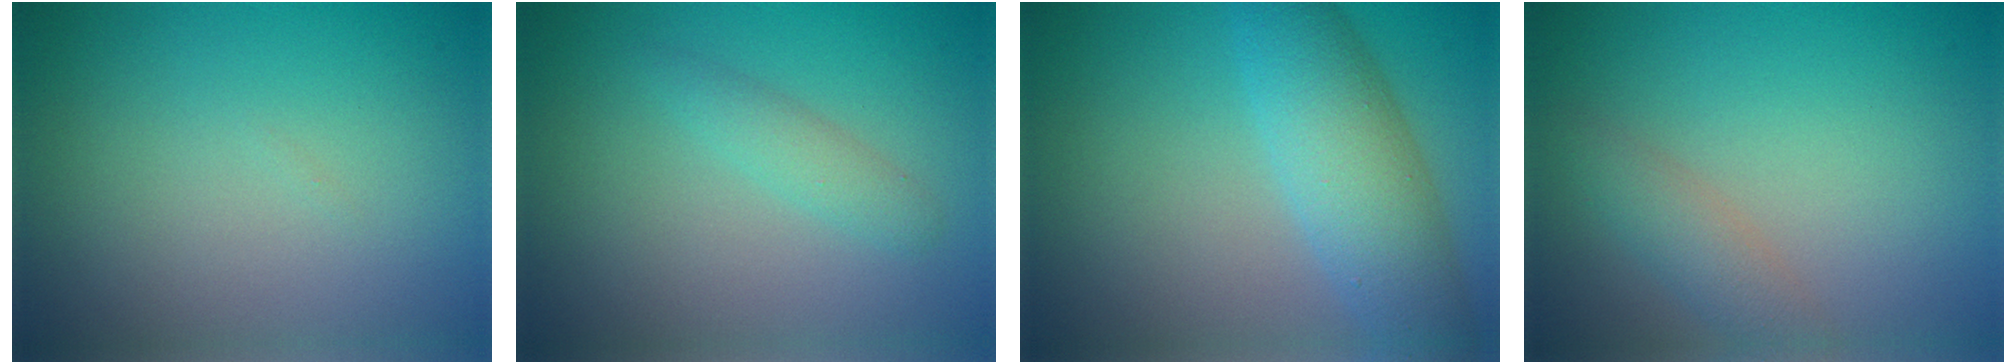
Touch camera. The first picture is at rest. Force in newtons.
{"total": 1.6, "press": 1.6, "slide": 0.1}
{"total": 6.2, "press": 6.2, "slide": 0.2}
{"total": 2.3, "press": 2.3, "slide": 0.0}